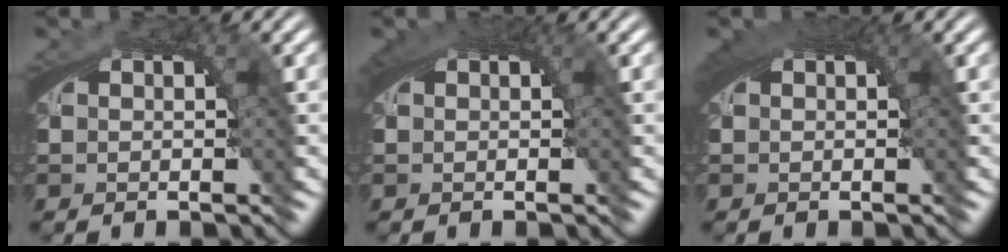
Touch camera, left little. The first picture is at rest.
{"total": 1.5, "force": [0.6, 0.3, 1.4], "torque": [-0.020, 0.004, 0.009]}
{"total": 2.2, "force": [0.9, 0.5, 1.9], "torque": [-0.025, 0.007, 0.013]}